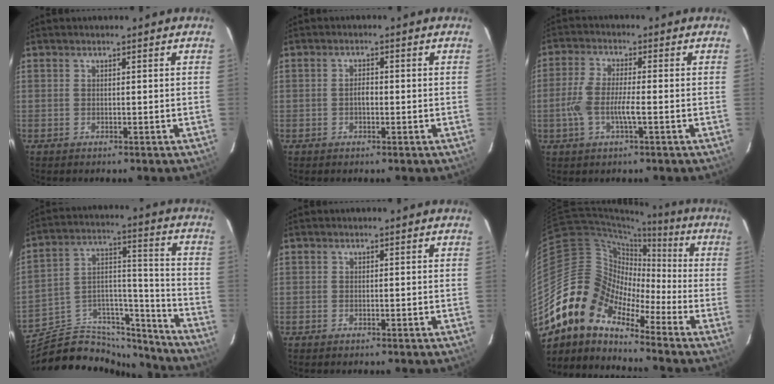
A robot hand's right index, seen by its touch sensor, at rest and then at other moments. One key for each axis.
{"total": 1.7, "fx": -0.4, "fy": 0.9, "fz": 1.3, "tx": -0.025, "ty": 0.006, "tz": -0.009}
{"total": 6.6, "fx": -1.8, "fy": 1.3, "fz": 6.2, "tx": -0.134, "ty": -0.001, "tz": -0.036}
{"total": 19.6, "fx": -16.2, "fy": 8.7, "fz": 6.5, "tx": -0.118, "ty": 0.064, "tz": -0.246}
{"total": 0.0}
{"total": 14.2, "fx": -10.4, "fy": 7.2, "fz": 6.4, "tx": -0.105, "ty": 0.014, "tz": -0.221}